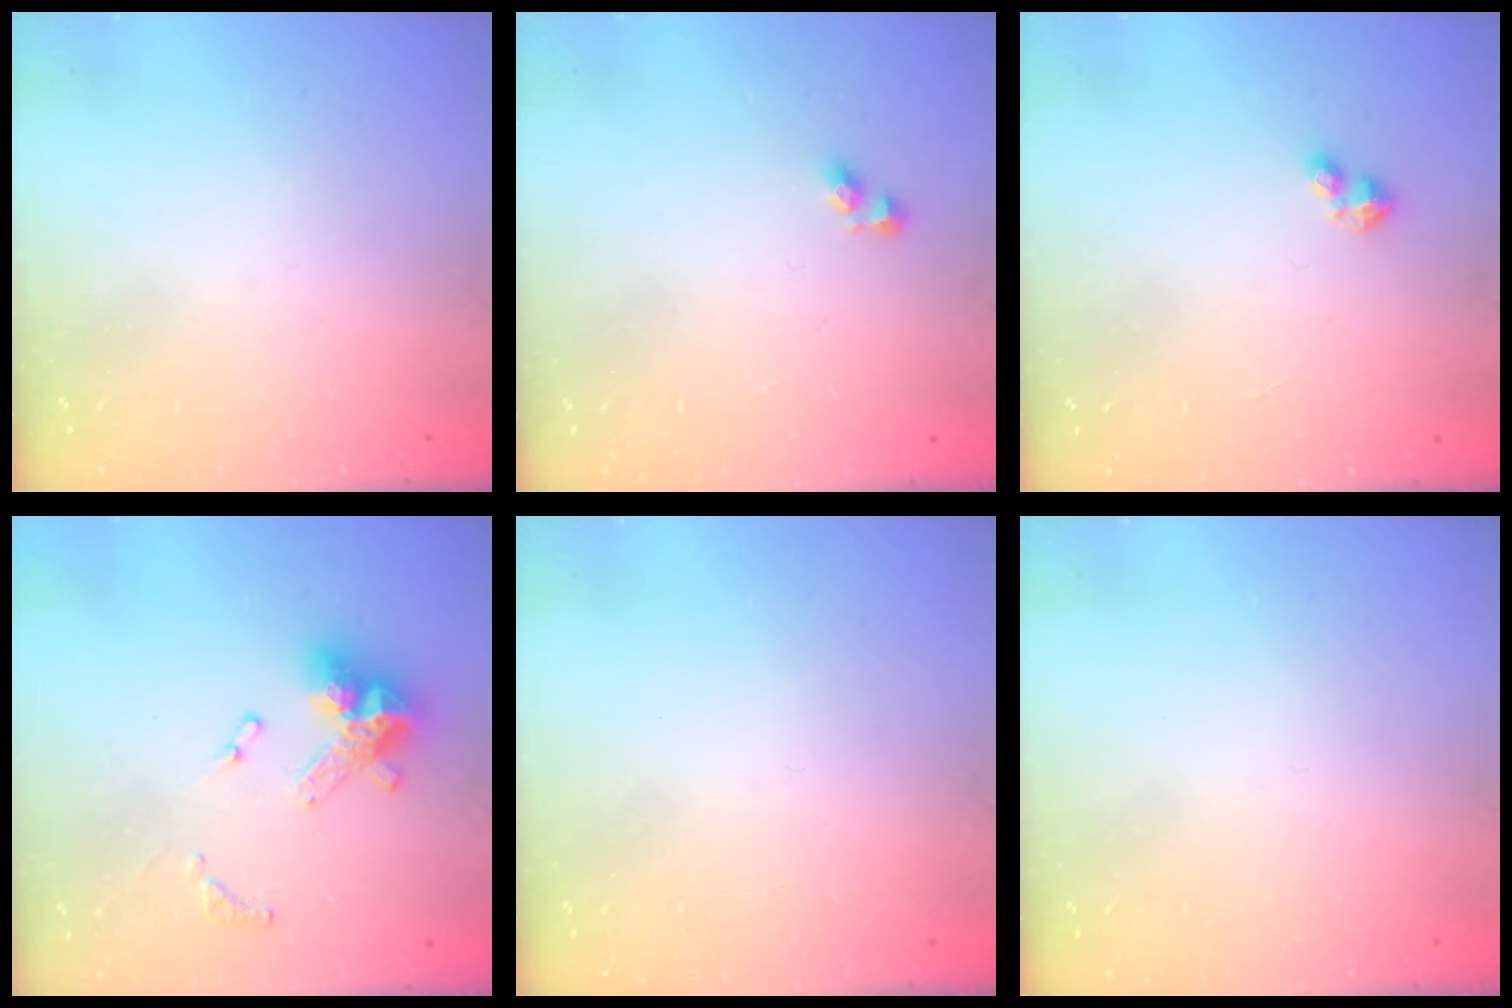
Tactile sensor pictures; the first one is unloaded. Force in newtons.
{"total": 3.9, "press": 3.9, "slide": 0.6}
{"total": 2.4, "press": 2.4, "slide": 0.4}
{"total": 13.1, "press": 13.0, "slide": 1.4}
{"total": 0.0}
{"total": 0.0}